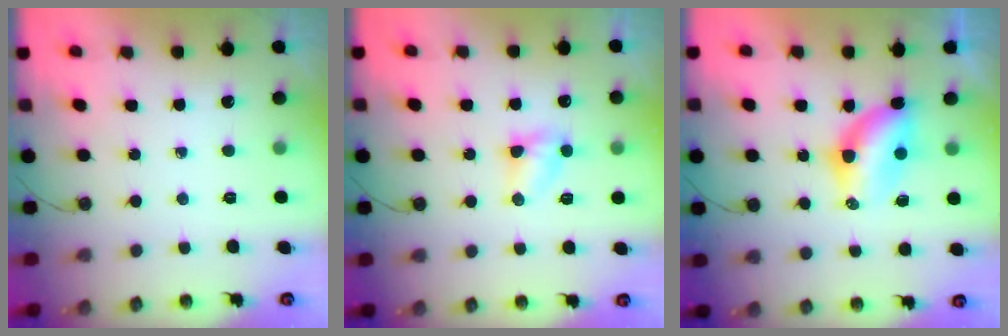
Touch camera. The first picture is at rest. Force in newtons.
{"total": 4.9, "press": 4.8, "slide": 0.4}
{"total": 6.4, "press": 6.4, "slide": 0.4}